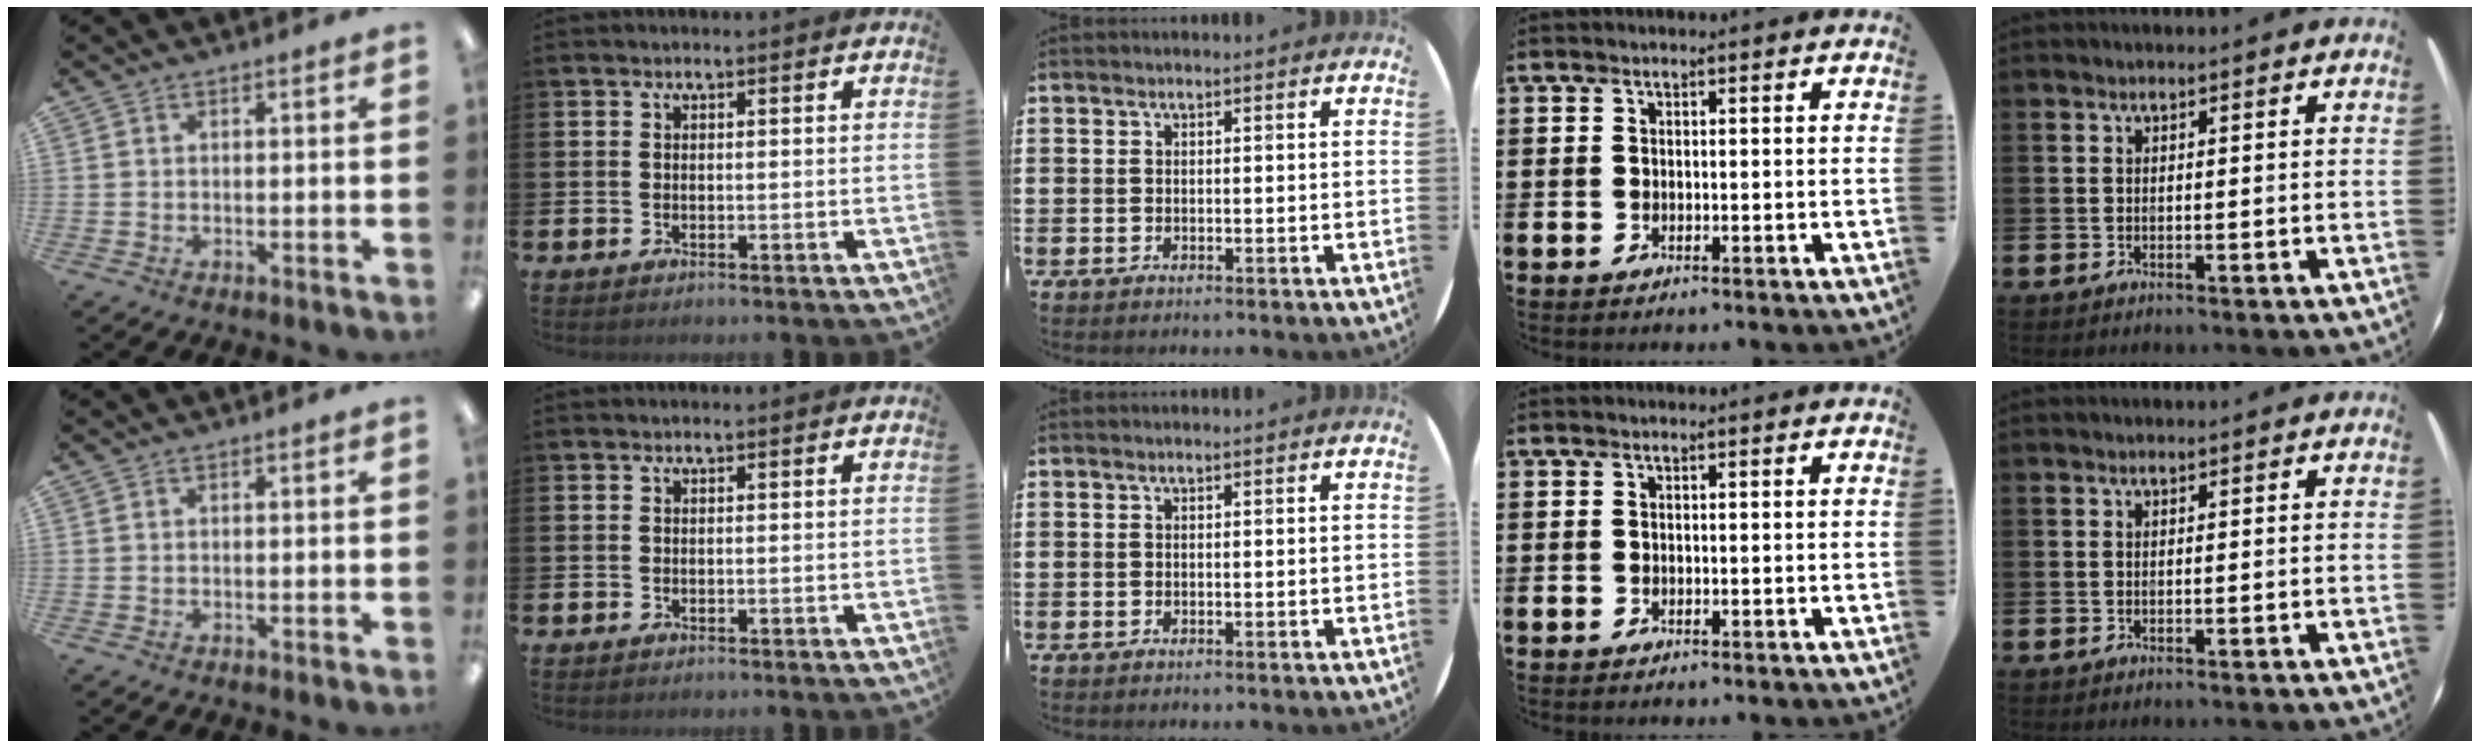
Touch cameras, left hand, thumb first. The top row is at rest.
{}